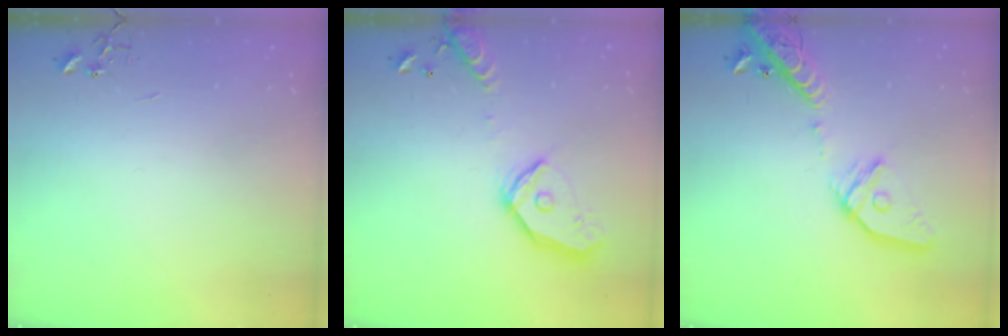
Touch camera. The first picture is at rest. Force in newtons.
{"total": 17.6, "press": 17.4, "slide": 2.7}
{"total": 18.3, "press": 17.9, "slide": 3.6}